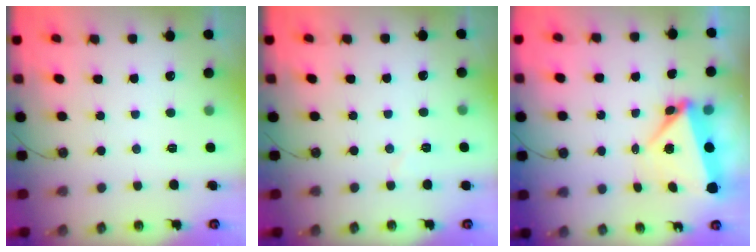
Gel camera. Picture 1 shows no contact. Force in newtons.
{"total": 3.0, "press": 2.8, "slide": 1.0}
{"total": 5.6, "press": 5.6, "slide": 0.4}